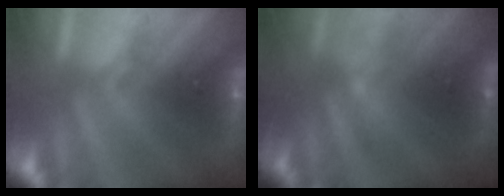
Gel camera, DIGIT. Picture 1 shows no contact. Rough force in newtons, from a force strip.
{"total": 1.6}